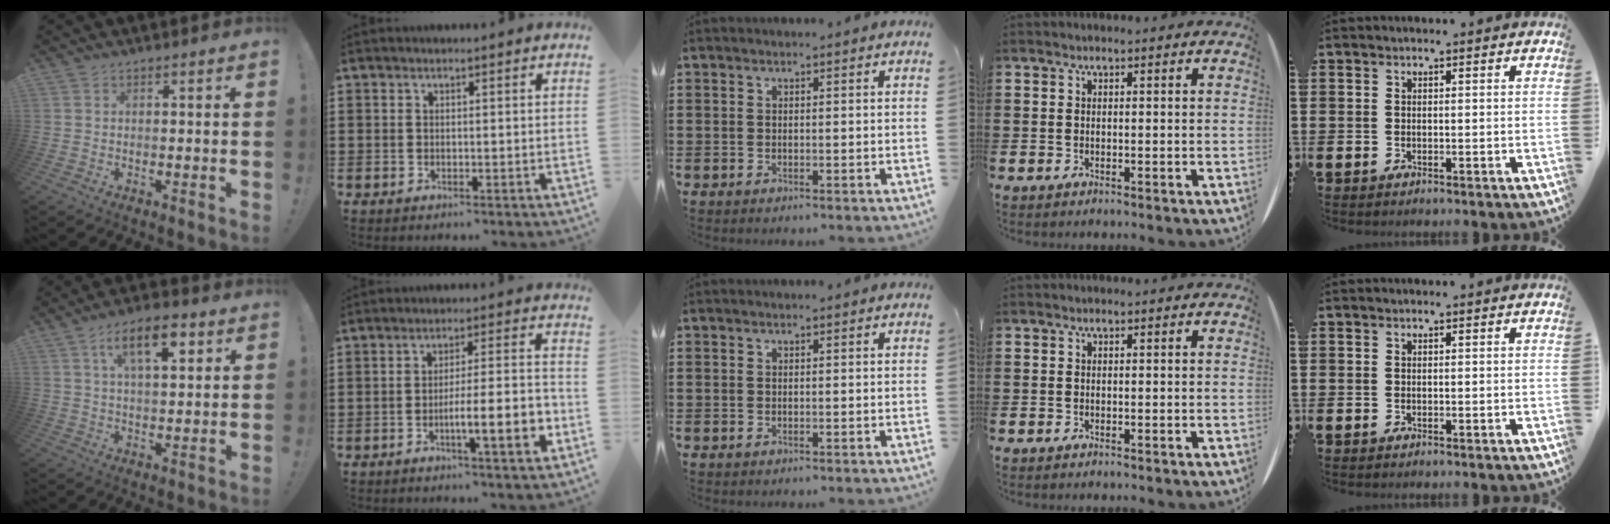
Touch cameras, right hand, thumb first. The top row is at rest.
{"thumb": {"total": 11.3, "force": [4.7, 4.7, 9.1], "torque": [-0.139, -0.005, 0.077]}, "index": {"total": 8.6, "force": [-3.2, 1.2, 7.8], "torque": [-0.119, -0.005, -0.056]}}